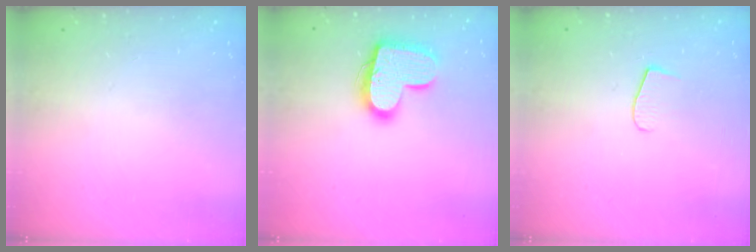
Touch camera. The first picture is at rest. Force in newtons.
{"total": 16.4, "press": 16.4, "slide": 1.0}
{"total": 7.5, "press": 7.5, "slide": 0.6}